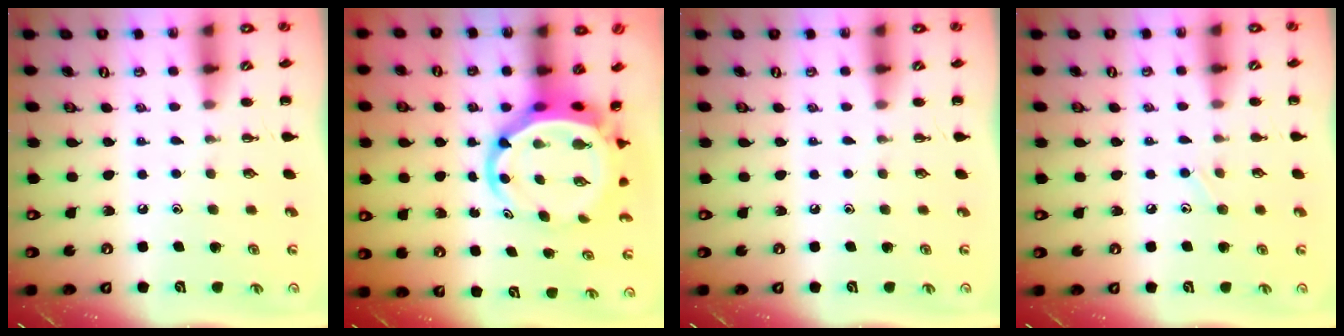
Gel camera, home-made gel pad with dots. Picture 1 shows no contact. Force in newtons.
{"total": 8.3, "press": 8.0, "slide": 2.4}
{"total": 0.0}
{"total": 6.7, "press": 6.4, "slide": 2.2}